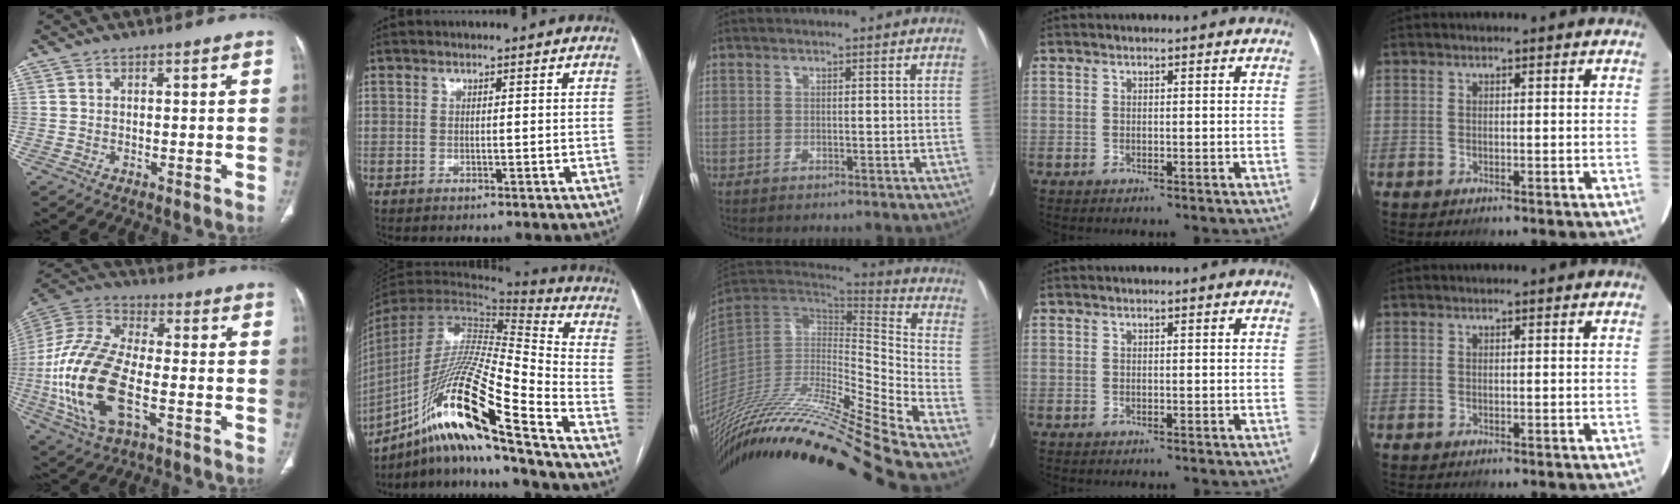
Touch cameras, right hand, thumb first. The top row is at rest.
{"thumb": {"total": 21.5, "force": [-5.3, 10.5, 18.0], "torque": [-0.394, 0.016, -0.094]}, "index": {"total": 21.9, "force": [-14.0, -0.3, 16.8], "torque": [-0.340, -0.024, -0.266]}, "middle": {"total": 33.8, "force": [-28.1, -1.2, 18.8], "torque": [-0.306, -0.068, -0.467]}}